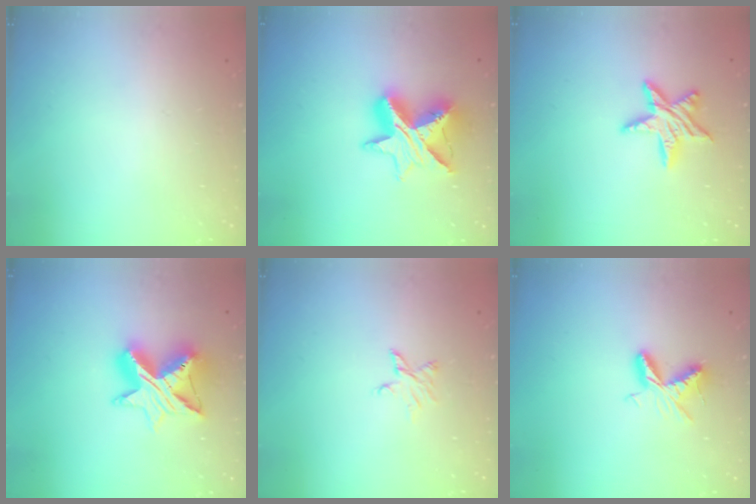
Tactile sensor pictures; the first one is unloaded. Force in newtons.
{"total": 12.6, "press": 12.6, "slide": 1.0}
{"total": 11.3, "press": 11.2, "slide": 0.7}
{"total": 12.6, "press": 12.6, "slide": 0.7}
{"total": 3.5, "press": 3.5, "slide": 0.3}
{"total": 6.6, "press": 6.6, "slide": 0.7}